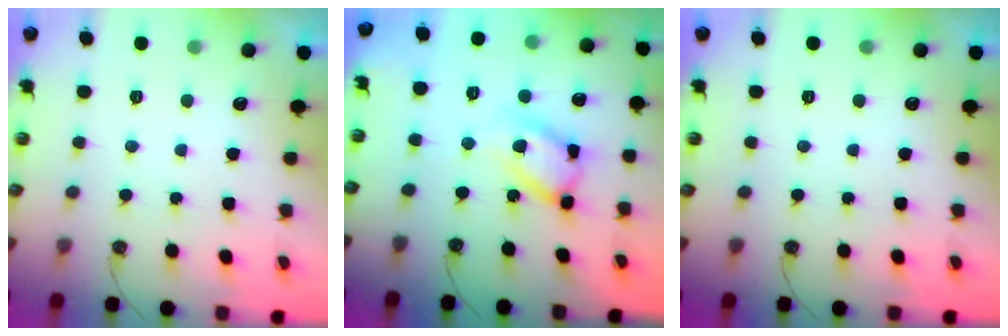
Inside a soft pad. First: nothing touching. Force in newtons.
{"total": 14.2, "press": 14.1, "slide": 1.0}
{"total": 0.0}